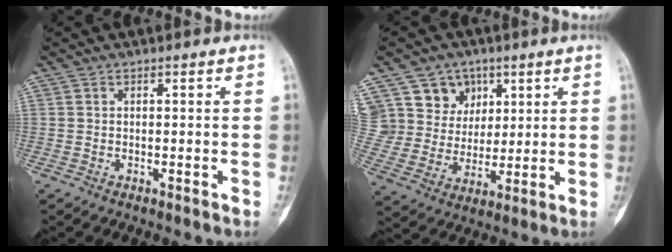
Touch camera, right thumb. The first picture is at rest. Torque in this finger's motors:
{"motor_torque": [-0.66, 0.67, 0.93, 0.63, 0.17]}